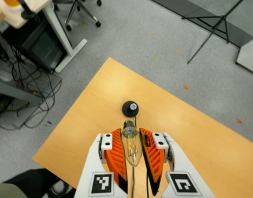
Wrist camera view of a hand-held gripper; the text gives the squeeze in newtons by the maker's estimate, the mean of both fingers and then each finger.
{"total": 20.2, "left": 22.0, "right": 18.3}